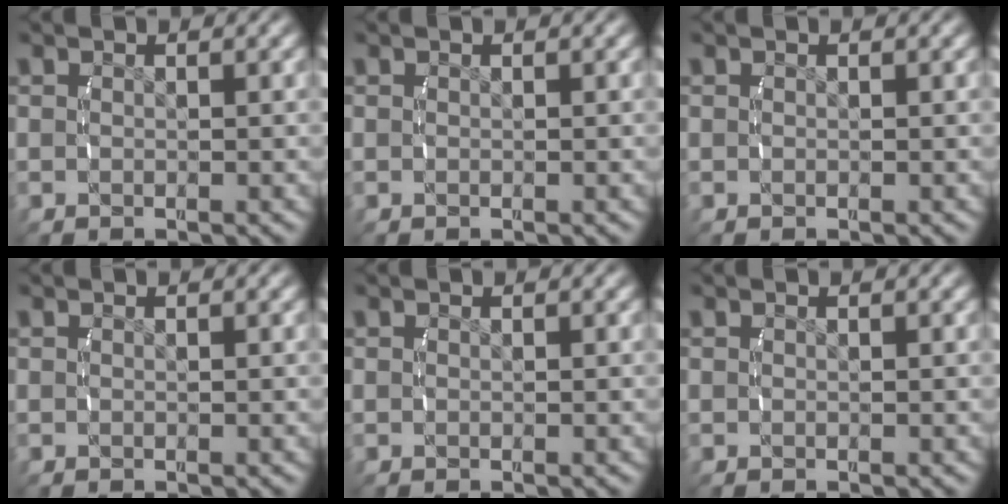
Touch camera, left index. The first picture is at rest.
{"total": 0.0}
{"total": 0.0}
{"total": 0.0}
{"total": 0.0}
{"total": 0.0}